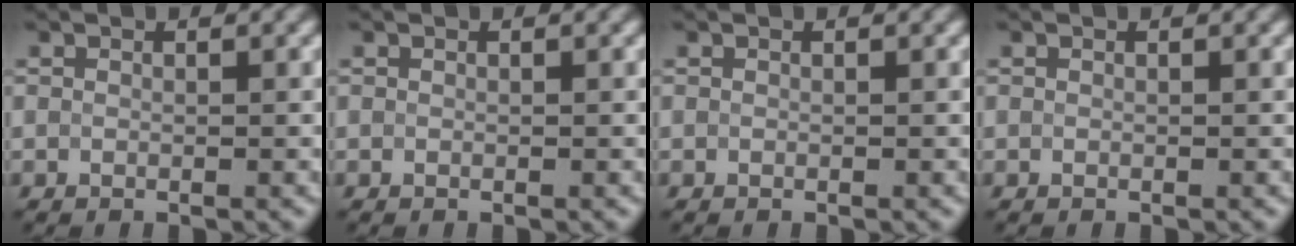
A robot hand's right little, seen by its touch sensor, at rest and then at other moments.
{"total": 0.0}
{"total": 0.0}
{"total": 0.0}